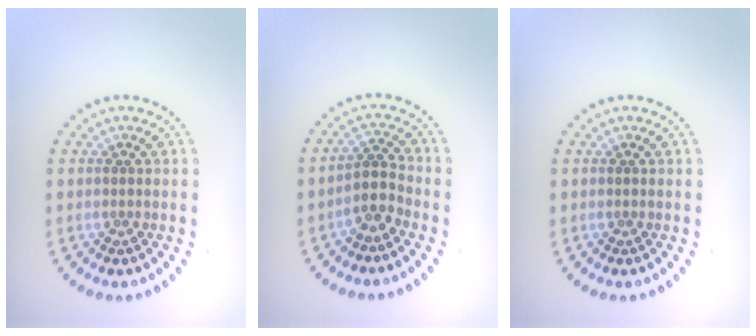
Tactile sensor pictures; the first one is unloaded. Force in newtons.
{"total": 2.4, "press": 1.8, "slide": 1.7}
{"total": 0.0}